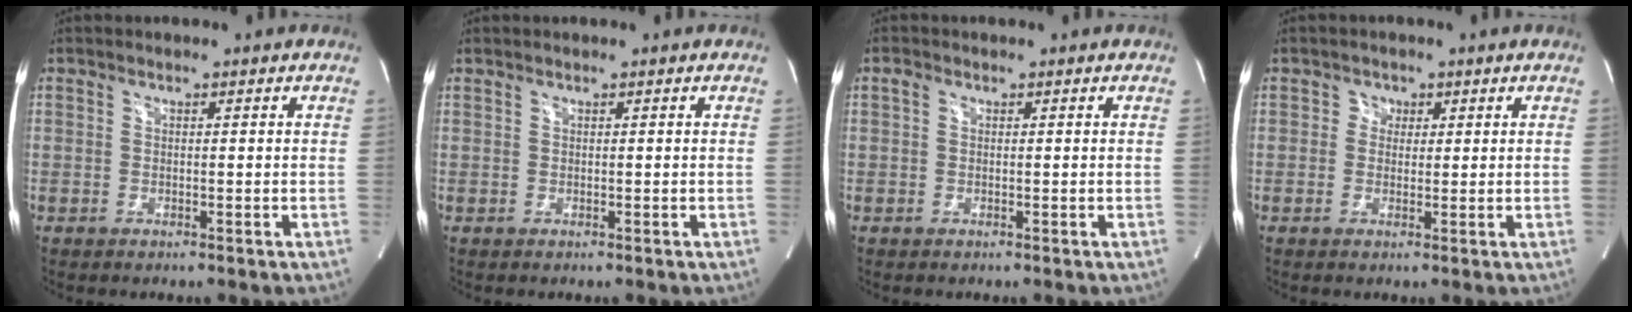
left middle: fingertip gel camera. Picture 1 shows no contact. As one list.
[{"total": 0.0}, {"total": 0.9, "force": [0.3, 0.7, 0.5], "torque": [-0.011, 0.007, 0.004]}, {"total": 1.8, "force": [0.6, 1.7, 0.3], "torque": [0.001, 0.000, 0.002]}]